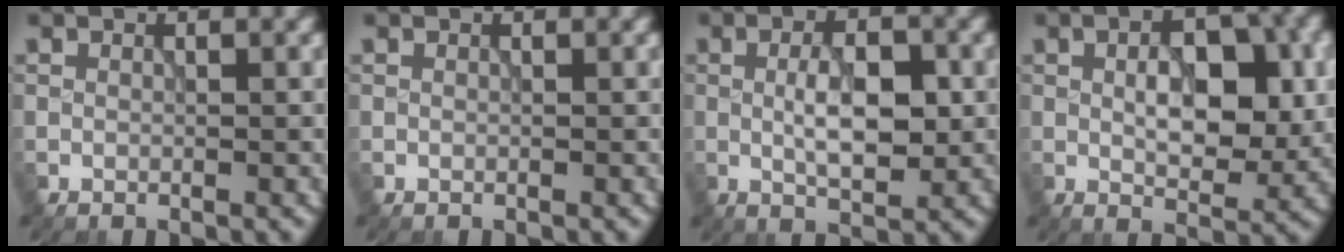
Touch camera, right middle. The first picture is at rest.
{"total": 0.0}
{"total": 4.9, "force": [-0.1, 2.0, 4.5], "torque": [-0.084, 0.000, 0.000]}
{"total": 6.4, "force": [0.4, 3.2, 5.5], "torque": [-0.082, -0.001, 0.007]}